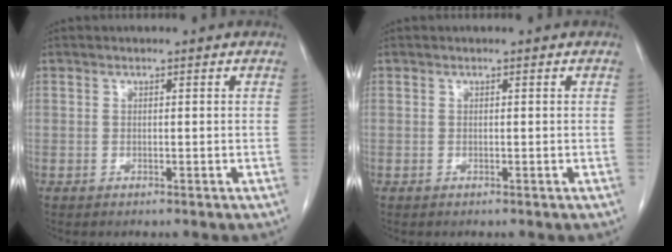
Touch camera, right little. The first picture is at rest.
{"total": 0.0}